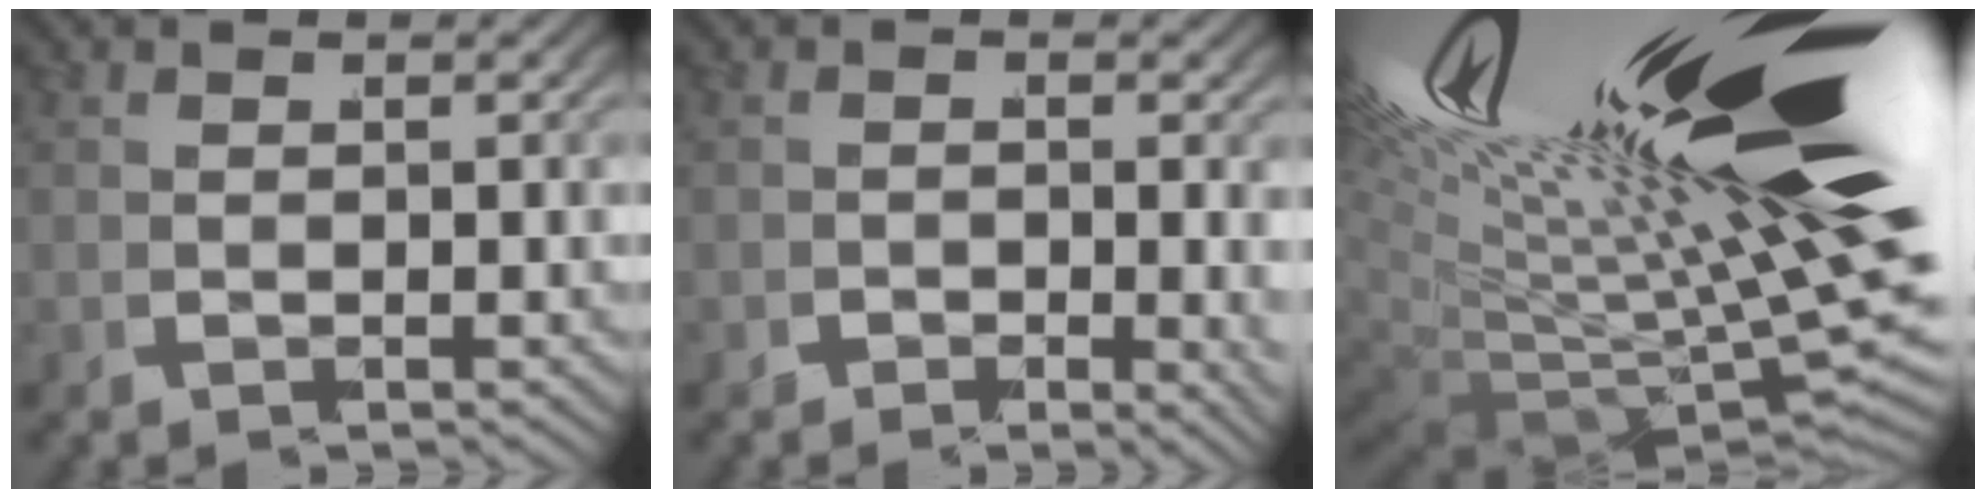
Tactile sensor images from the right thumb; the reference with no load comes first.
{"total": 1.8, "force": [-0.9, 0.9, 1.3], "torque": [-0.020, -0.018, -0.015]}
{"total": 21.9, "force": [2.2, 10.1, 19.3], "torque": [-0.291, -0.030, 0.051]}